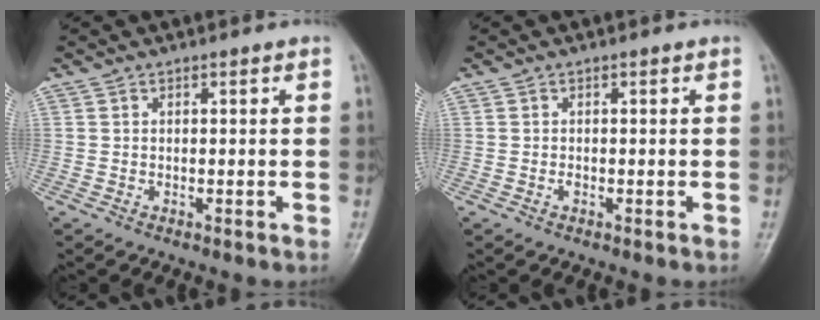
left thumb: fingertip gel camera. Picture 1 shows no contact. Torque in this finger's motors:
{"motor_torque": [-0.33, 0.23, 0.24, 0.08, 0.00]}